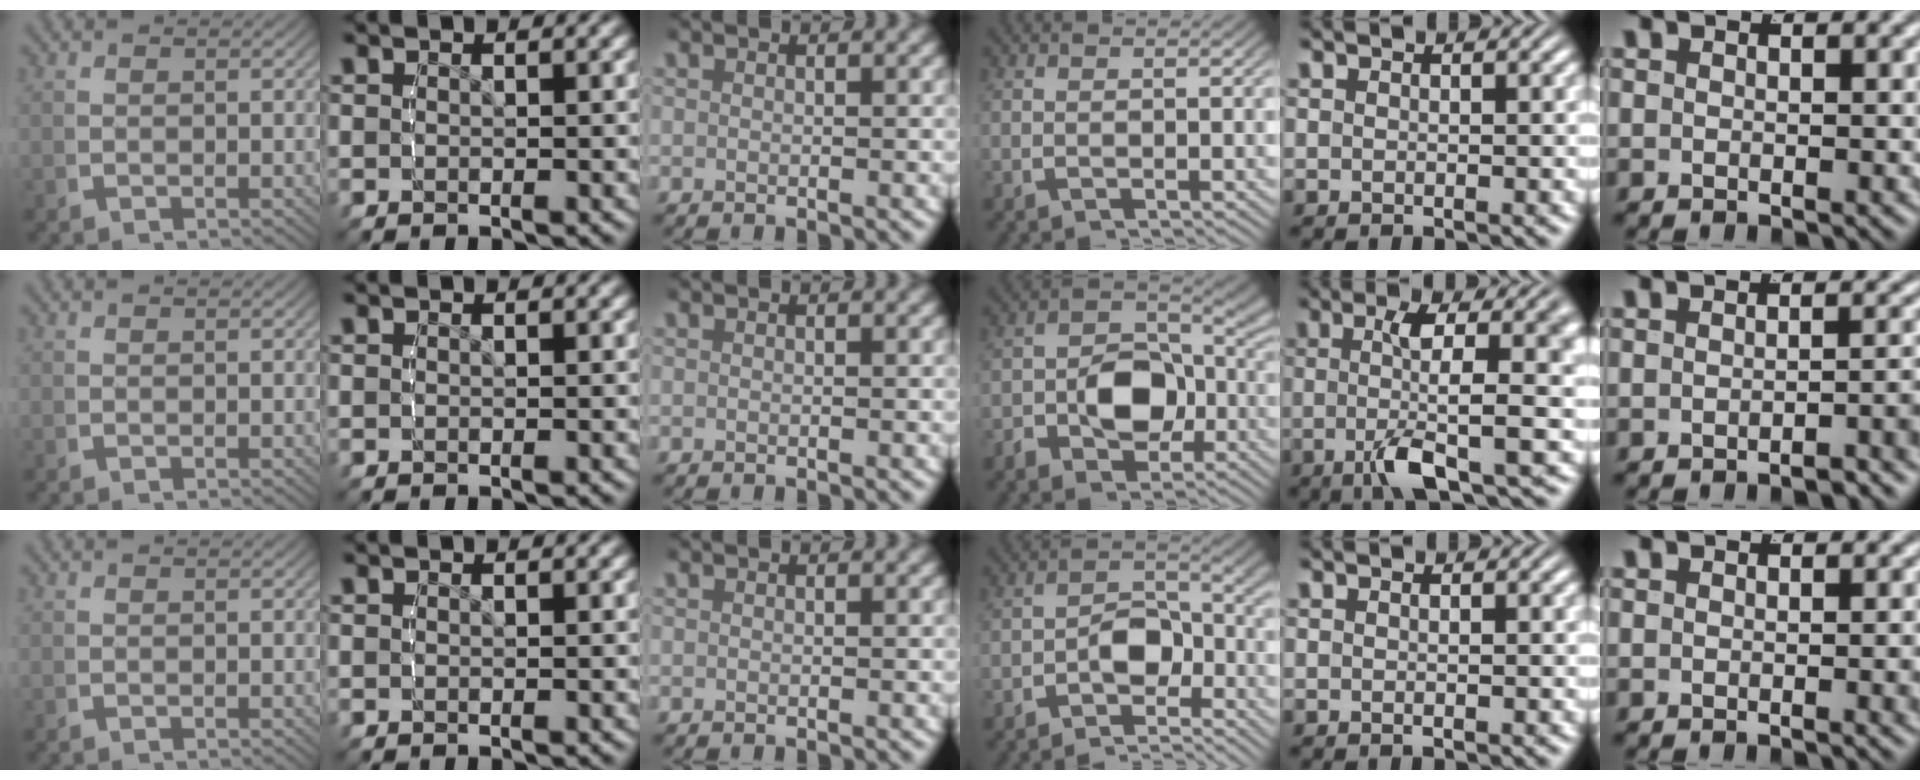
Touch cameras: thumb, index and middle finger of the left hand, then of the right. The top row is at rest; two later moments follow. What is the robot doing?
{"motion": "lift_and_place", "object": "stress ball aka squeeze ball"}